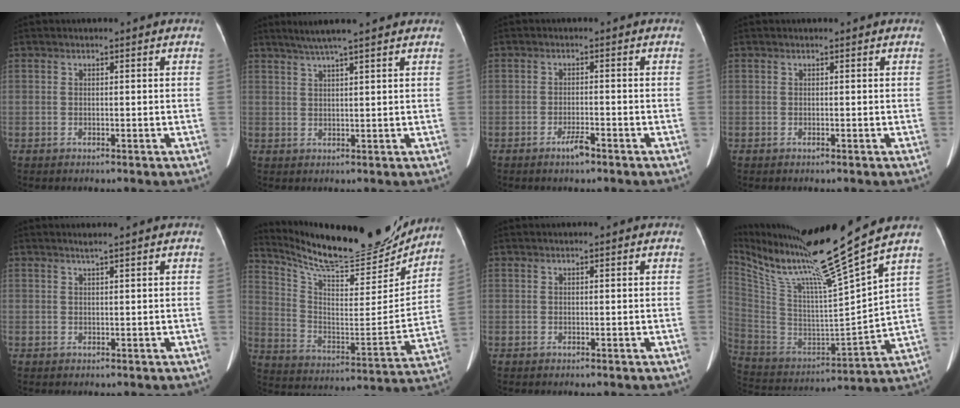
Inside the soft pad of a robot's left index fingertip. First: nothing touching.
{"total": 7.5, "force": [6.1, -0.5, 4.4], "torque": [-0.071, 0.026, 0.088]}
{"total": 2.2, "force": [-1.7, 0.3, 1.4], "torque": [-0.030, -0.002, -0.029]}
{"total": 0.0}
{"total": 0.9, "force": [0.8, -0.2, 0.4], "torque": [-0.012, 0.005, 0.019]}
{"total": 23.8, "force": [21.7, 3.6, 9.0], "torque": [-0.163, -0.046, 0.324]}
{"total": 0.6, "force": [0.5, 0.0, 0.4], "torque": [-0.008, 0.012, 0.009]}
{"total": 22.2, "force": [17.3, -2.3, 13.7], "torque": [-0.255, -0.044, 0.306]}